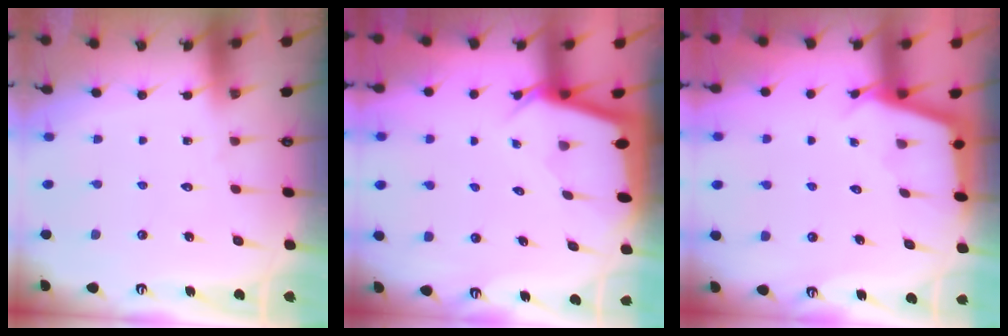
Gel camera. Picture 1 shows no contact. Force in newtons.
{"total": 2.2, "press": 2.2, "slide": 0.1}
{"total": 2.7, "press": 2.7, "slide": 0.3}